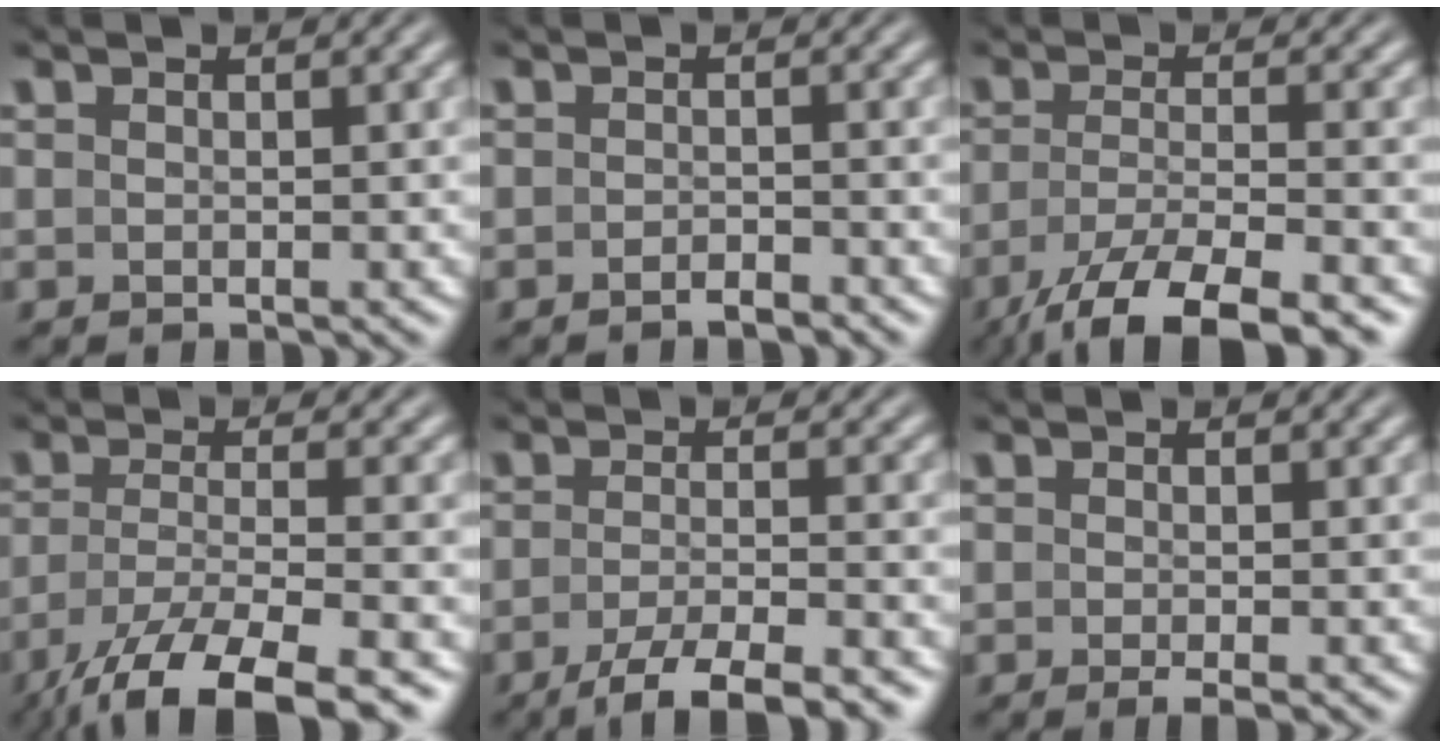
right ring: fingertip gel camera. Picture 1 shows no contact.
{"total": 1.6, "force": [-1.5, -0.3, 0.3], "torque": [-0.005, -0.001, -0.025]}
{"total": 8.1, "force": [-5.6, 2.5, 5.3], "torque": [-0.096, -0.033, -0.064]}
{"total": 9.1, "force": [-5.7, 3.1, 6.3], "torque": [-0.121, -0.043, -0.060]}
{"total": 6.3, "force": [-4.9, 1.3, 3.7], "torque": [-0.057, -0.018, -0.068]}
{"total": 1.3, "force": [-0.7, 0.1, 1.1], "torque": [-0.011, -0.004, -0.009]}